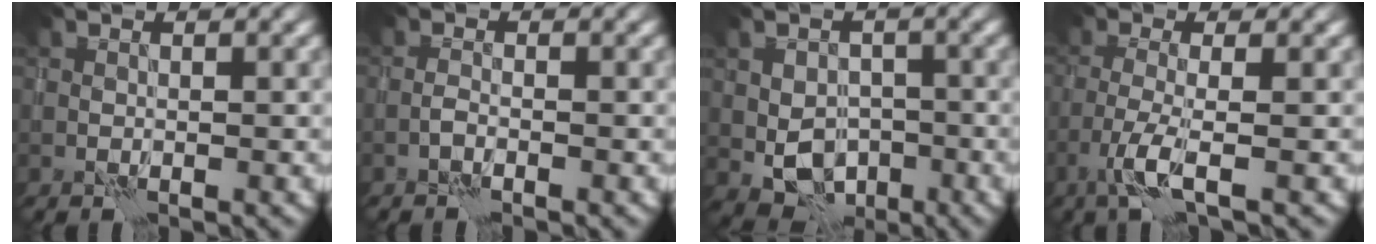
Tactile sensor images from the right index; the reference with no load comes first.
{"total": 0.6, "force": [-0.5, 0.1, 0.2], "torque": [-0.002, 0.003, -0.014]}
{"total": 4.4, "force": [-1.1, 3.4, 2.5], "torque": [-0.035, -0.006, -0.017]}
{"total": 3.1, "force": [-1.5, 0.5, 2.7], "torque": [-0.053, -0.001, -0.039]}